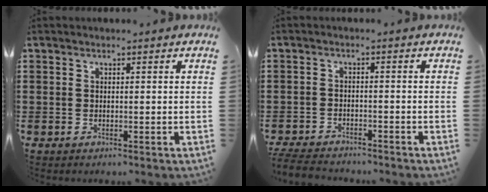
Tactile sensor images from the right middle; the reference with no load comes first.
{"total": 3.0, "force": [-2.9, 0.3, 0.3], "torque": [-0.013, -0.003, -0.062]}